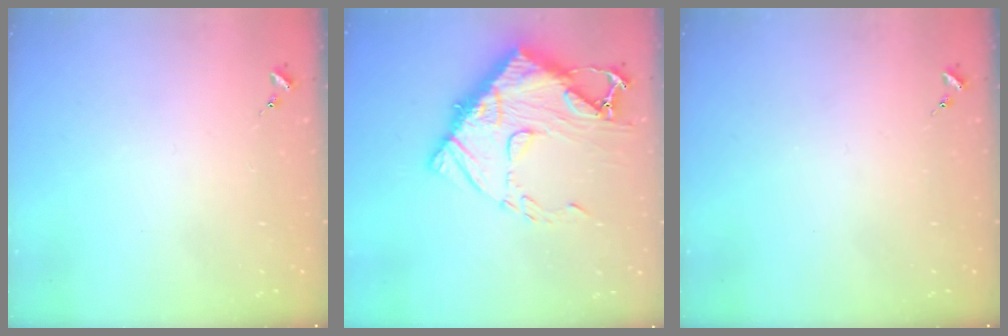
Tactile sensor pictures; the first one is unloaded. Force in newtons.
{"total": 17.4, "press": 17.4, "slide": 1.6}
{"total": 0.0}